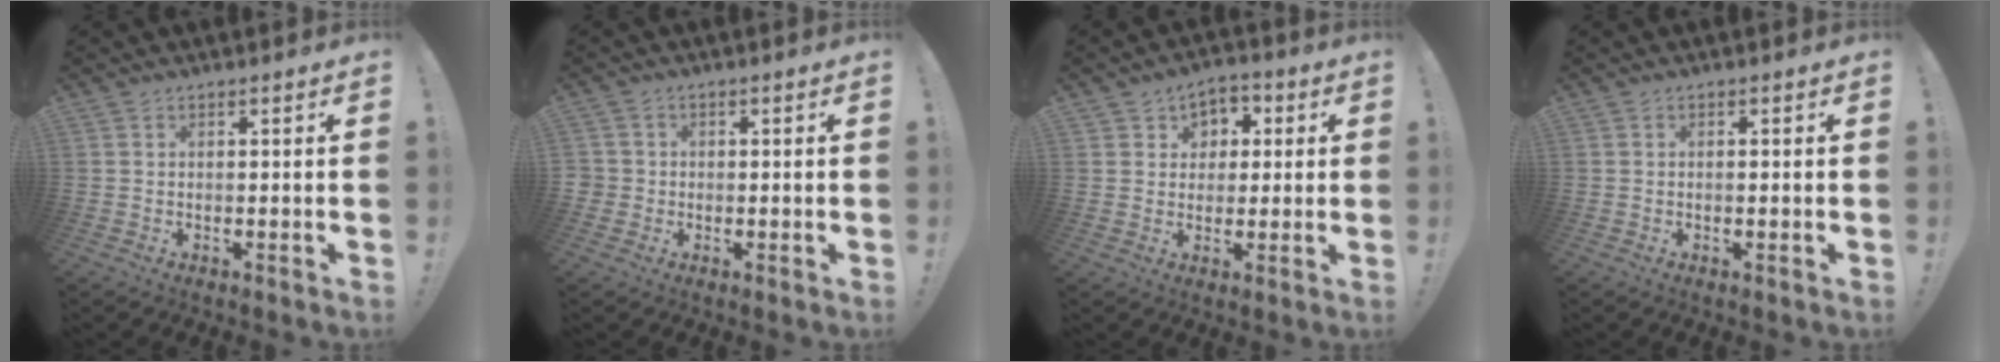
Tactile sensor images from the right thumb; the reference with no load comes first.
{"total": 2.5, "force": [-0.4, 2.4, 0.6], "torque": [-0.009, 0.004, -0.007]}
{"total": 5.6, "force": [0.4, 5.4, 1.2], "torque": [-0.014, 0.000, 0.010]}
{"total": 0.6, "force": [-0.3, 0.0, 0.5], "torque": [-0.009, -0.001, -0.006]}